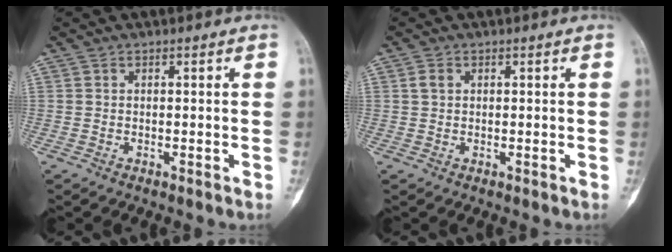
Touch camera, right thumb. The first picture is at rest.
{"total": 1.4, "force": [0.5, 1.1, 0.9], "torque": [-0.016, 0.003, 0.009]}